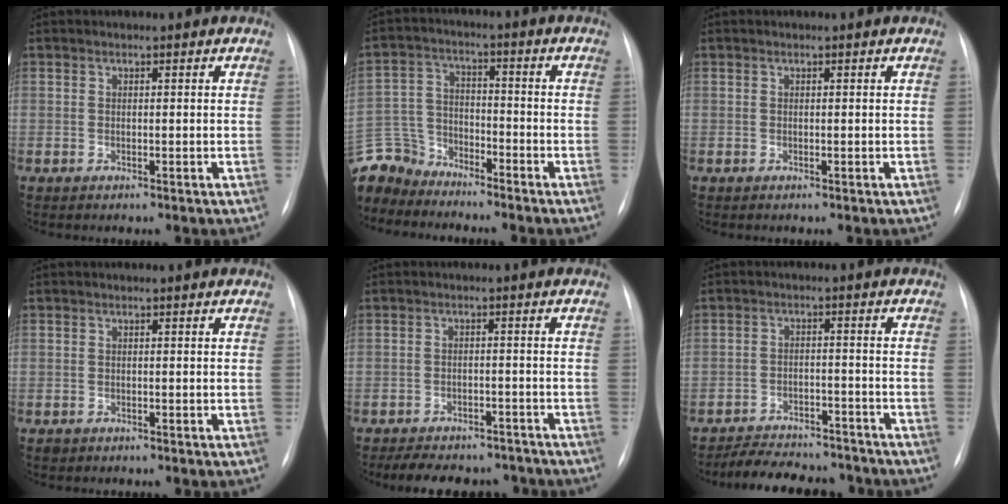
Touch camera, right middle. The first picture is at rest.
{"total": 10.2, "force": [-9.5, 3.7, 0.6], "torque": [-0.028, 0.013, -0.187]}
{"total": 0.0}
{"total": 0.6, "force": [-0.4, 0.5, 0.0], "torque": [-0.004, 0.002, -0.006]}
{"total": 12.4, "force": [-10.7, 4.9, 3.7], "torque": [-0.066, 0.009, -0.133]}
{"total": 12.1, "force": [-10.9, 3.9, 3.2], "torque": [-0.048, 0.013, -0.151]}